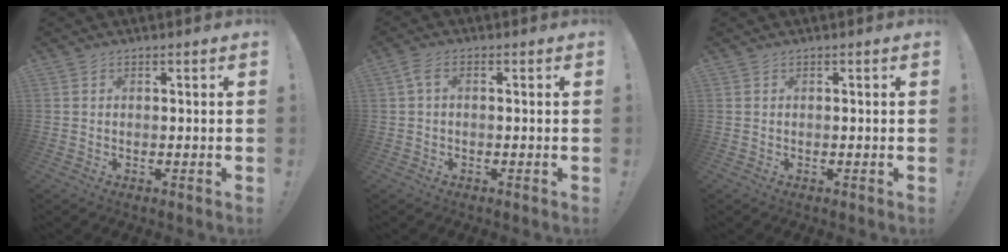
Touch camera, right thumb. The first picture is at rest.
{"total": 3.1, "force": [0.1, 1.4, 2.7], "torque": [-0.055, 0.006, 0.005]}
{"total": 0.0}